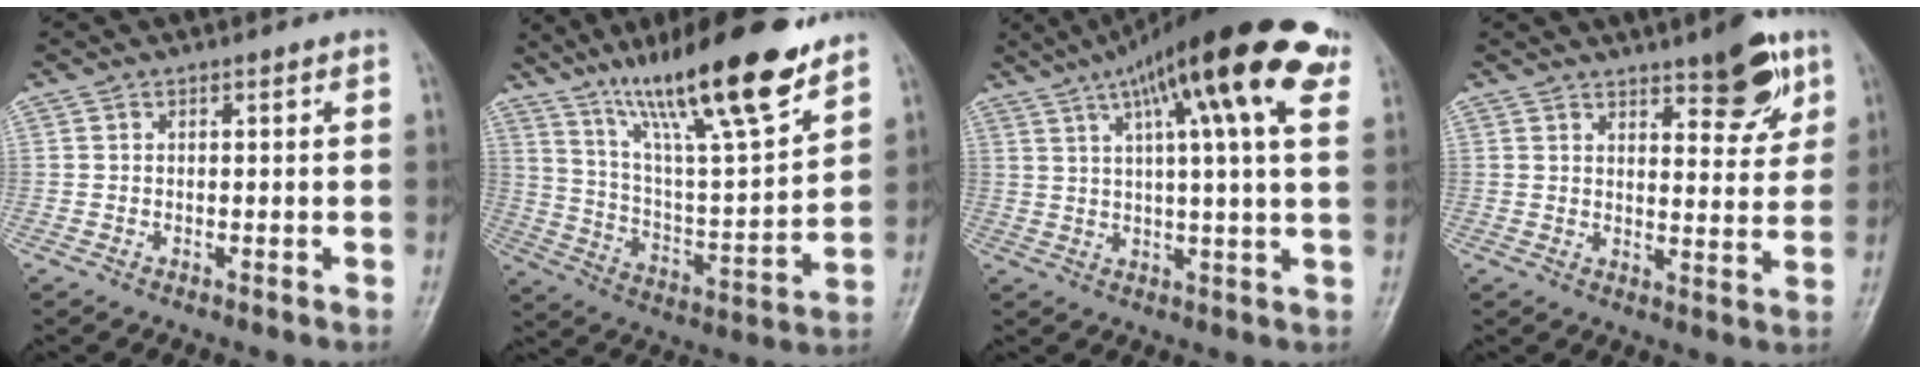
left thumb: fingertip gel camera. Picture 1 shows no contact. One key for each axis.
{"total": 23.1, "fx": 15.9, "fy": 4.0, "fz": 16.3, "tx": -0.251, "ty": -0.064, "tz": 0.274}
{"total": 21.6, "fx": 11.1, "fy": 3.8, "fz": 18.1, "tx": -0.271, "ty": 0.003, "tz": 0.157}
{"total": 9.2, "fx": 5.8, "fy": 3.3, "fz": 6.4, "tx": -0.059, "ty": -0.035, "tz": 0.081}